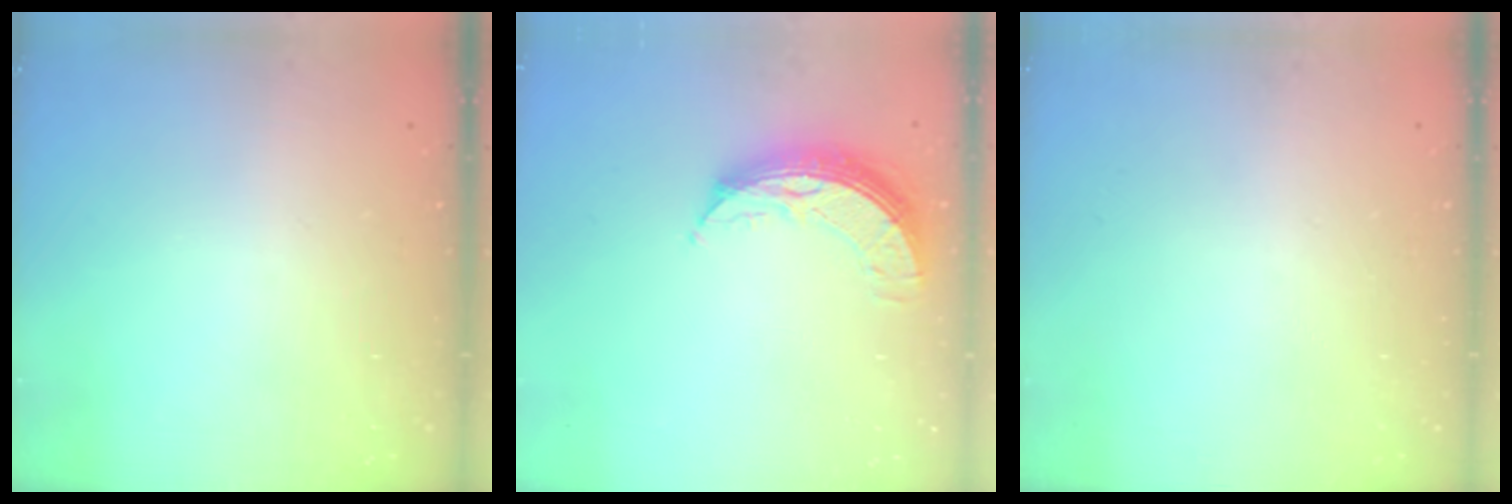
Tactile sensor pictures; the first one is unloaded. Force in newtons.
{"total": 9.8, "press": 9.8, "slide": 0.6}
{"total": 0.0}